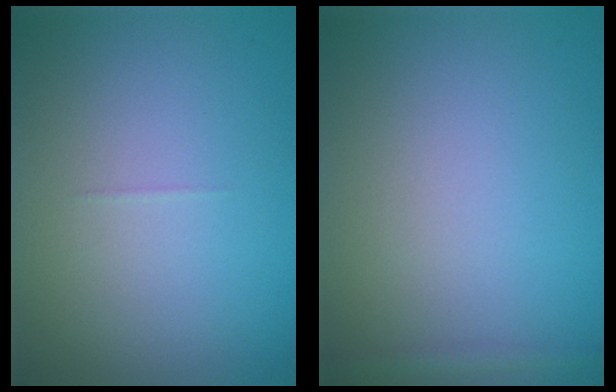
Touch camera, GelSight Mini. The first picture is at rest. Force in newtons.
{"total": 1.0, "press": 1.0, "slide": 0.1}